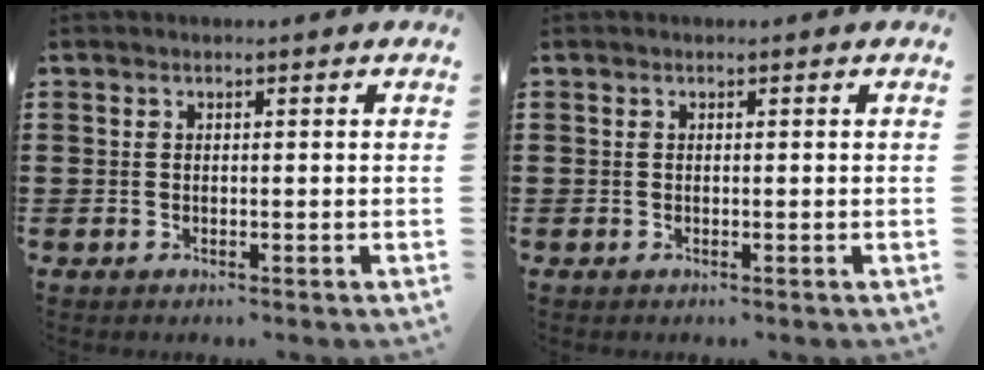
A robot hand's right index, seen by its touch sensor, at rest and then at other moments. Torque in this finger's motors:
{"motor_torque": [0.00, 0.00, 0.02, -0.01]}